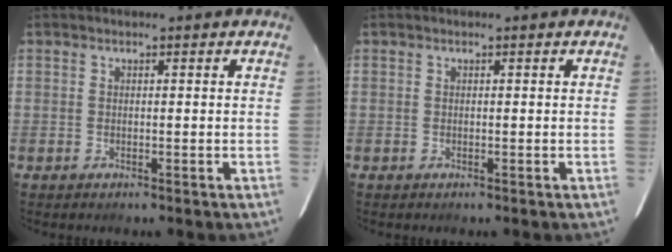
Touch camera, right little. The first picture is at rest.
{"total": 0.0}